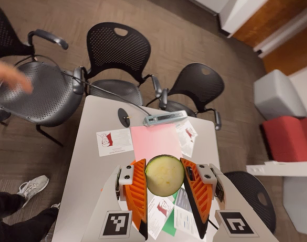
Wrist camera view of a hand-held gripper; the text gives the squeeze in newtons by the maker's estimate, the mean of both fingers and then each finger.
{"total": 13.3, "left": 13.5, "right": 13.1}